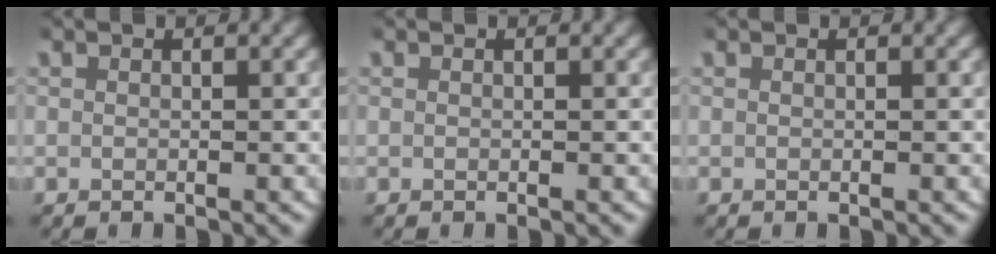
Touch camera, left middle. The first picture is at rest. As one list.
[{"total": 0.0}, {"total": 0.0}]